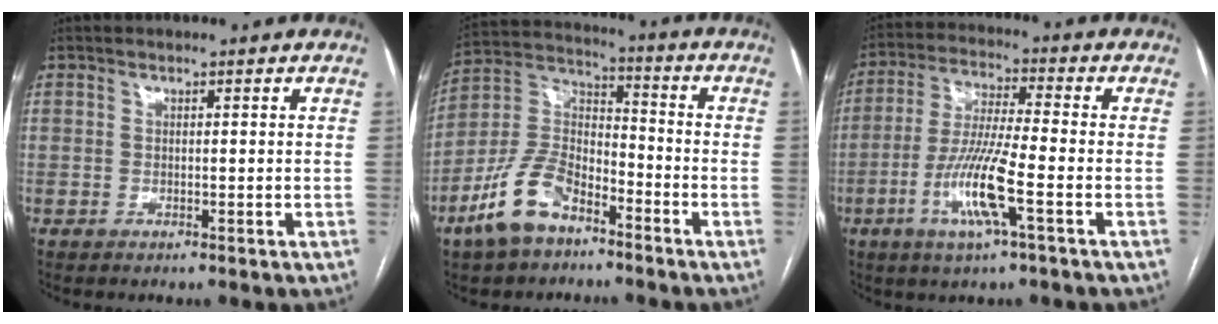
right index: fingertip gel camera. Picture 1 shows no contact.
{"total": 12.0, "force": [-7.5, 5.7, 7.5], "torque": [-0.163, 0.010, -0.147]}
{"total": 10.6, "force": [-3.9, 0.3, 9.9], "torque": [-0.199, -0.010, -0.077]}